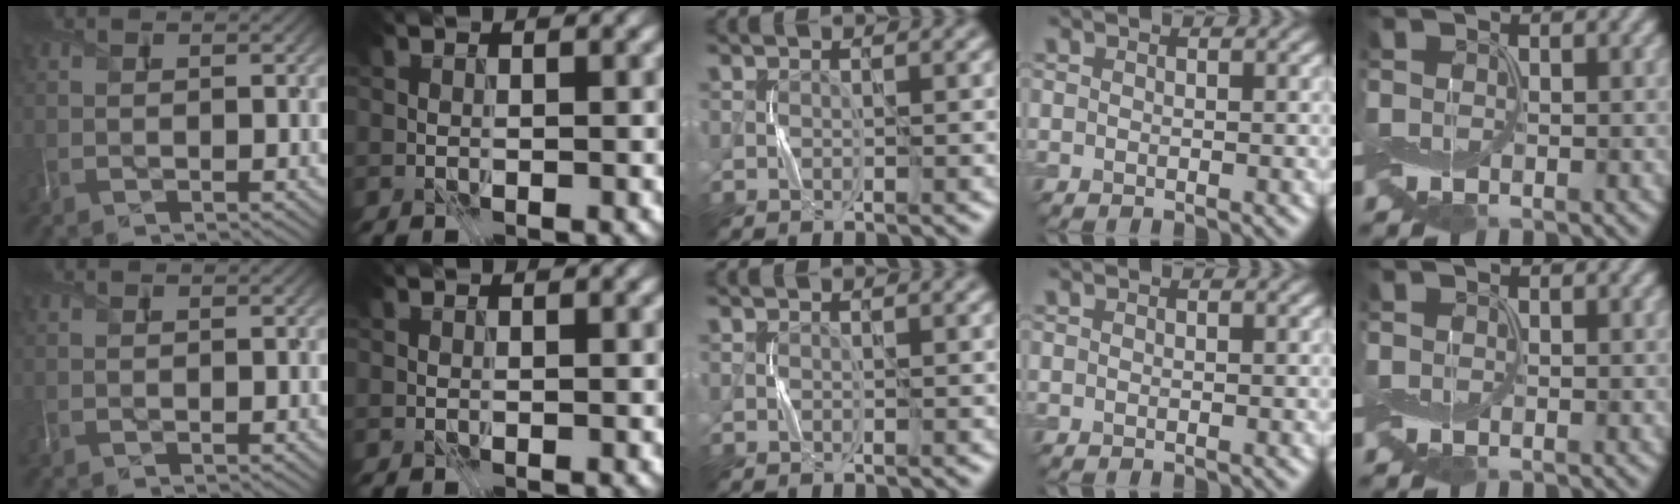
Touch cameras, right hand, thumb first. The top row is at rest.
{}